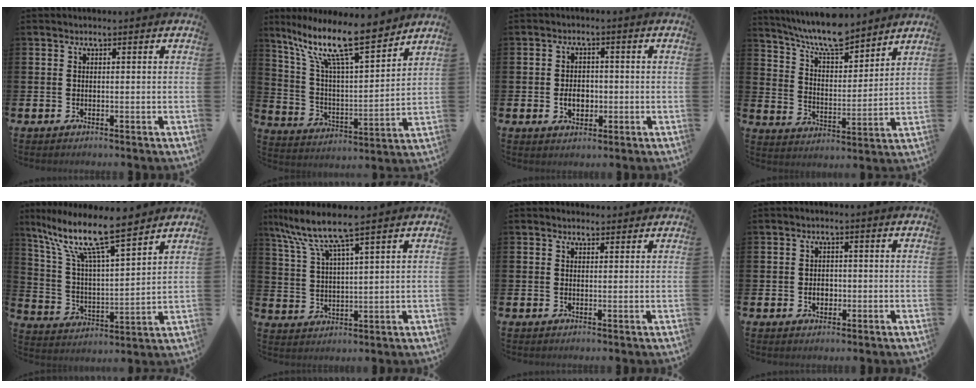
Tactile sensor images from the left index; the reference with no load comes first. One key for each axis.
{"total": 13.6, "fx": 10.5, "fy": 2.8, "fz": 8.3, "tx": -0.185, "ty": -0.055, "tz": 0.179}
{"total": 3.5, "fx": -0.7, "fy": 2.6, "fz": 2.3, "tx": -0.031, "ty": -0.001, "tz": -0.020}
{"total": 8.8, "fx": 8.1, "fy": 1.5, "fz": 2.9, "tx": -0.083, "ty": -0.047, "tz": 0.146}
{"total": 12.2, "fx": 10.0, "fy": 2.0, "fz": 6.7, "tx": -0.164, "ty": -0.052, "tz": 0.171}
{"total": 7.4, "fx": 6.0, "fy": 0.4, "fz": 4.3, "tx": -0.111, "ty": -0.022, "tz": 0.103}
{"total": 1.3, "fx": 1.2, "fy": 0.4, "fz": 0.0, "tx": 0.006, "ty": 0.000, "tz": 0.021}
{"total": 2.1, "fx": -0.4, "fy": 1.6, "fz": 1.2, "tx": -0.008, "ty": -0.001, "tz": -0.014}